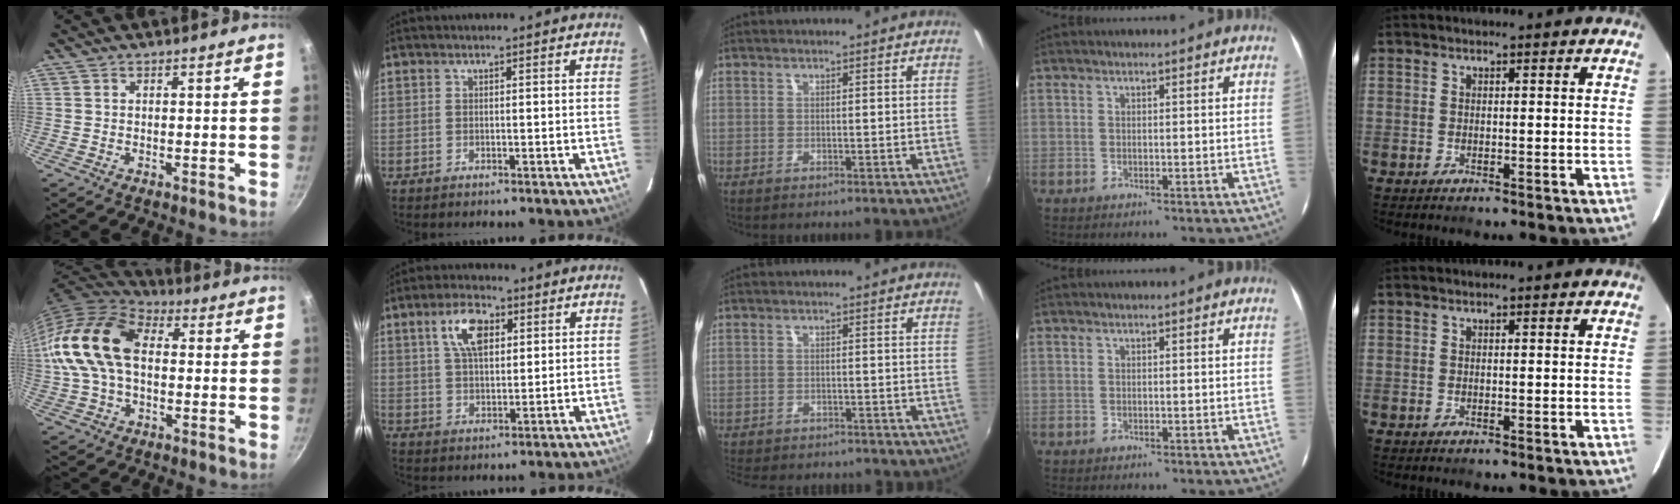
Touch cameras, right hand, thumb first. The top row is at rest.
{"thumb": {"total": 18.6, "force": [1.1, 12.2, 14.0], "torque": [-0.265, 0.037, 0.007]}, "index": {"total": 8.3, "force": [3.3, 4.1, 6.4], "torque": [-0.120, 0.020, 0.060]}, "middle": {"total": 9.5, "force": [-8.4, 2.8, 3.4], "torque": [-0.085, -0.020, -0.124]}}